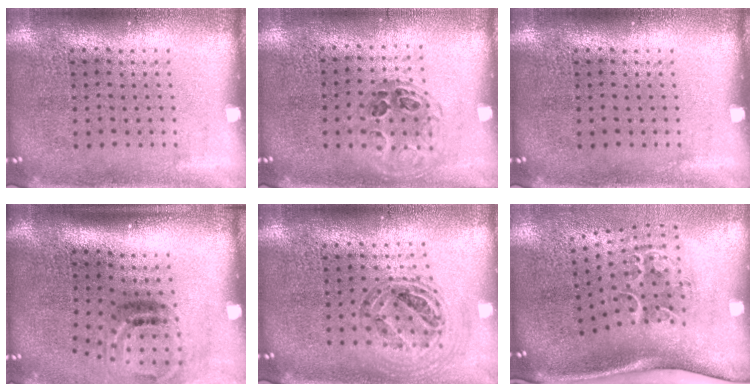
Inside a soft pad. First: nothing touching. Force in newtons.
{"total": 0.9, "press": 0.9, "slide": 0.3}
{"total": 0.0}
{"total": 2.1, "press": 1.3, "slide": 1.7}
{"total": 0.9, "press": 0.9, "slide": 0.1}
{"total": 2.2, "press": 1.4, "slide": 1.8}